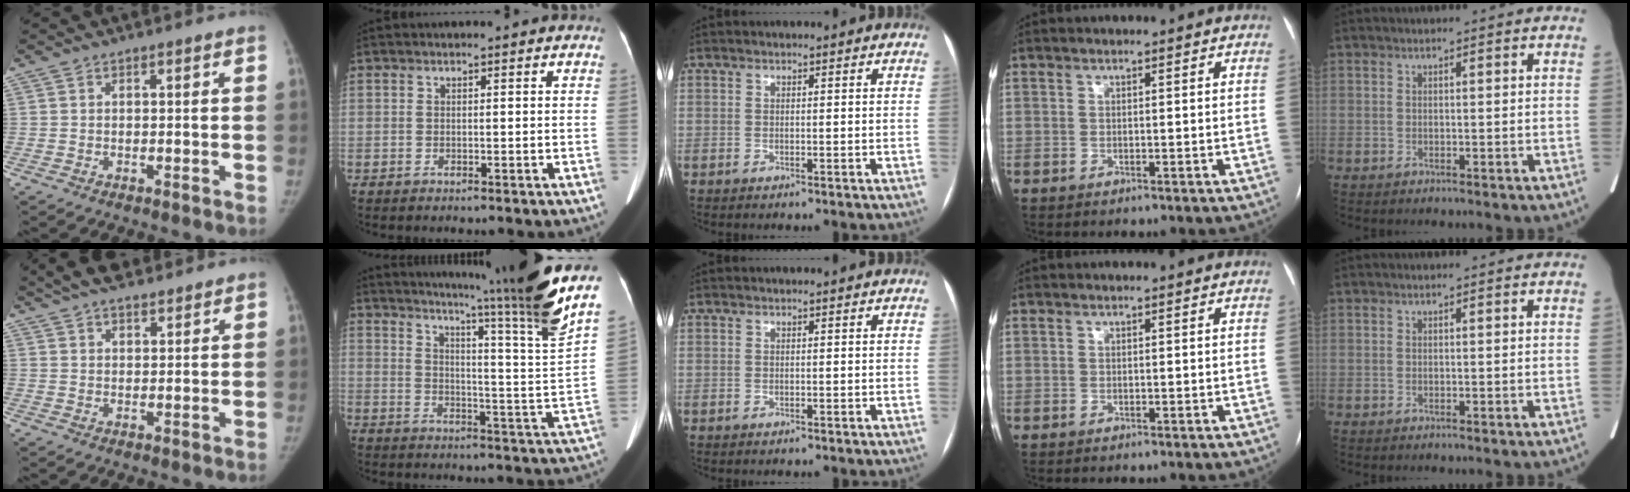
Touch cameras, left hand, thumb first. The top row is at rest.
{"thumb": {"total": 9.5, "force": [7.6, 3.6, 4.4], "torque": [-0.049, 0.001, 0.129]}, "index": {"total": 21.1, "force": [16.8, -3.3, 12.3], "torque": [-0.189, -0.068, 0.216]}}